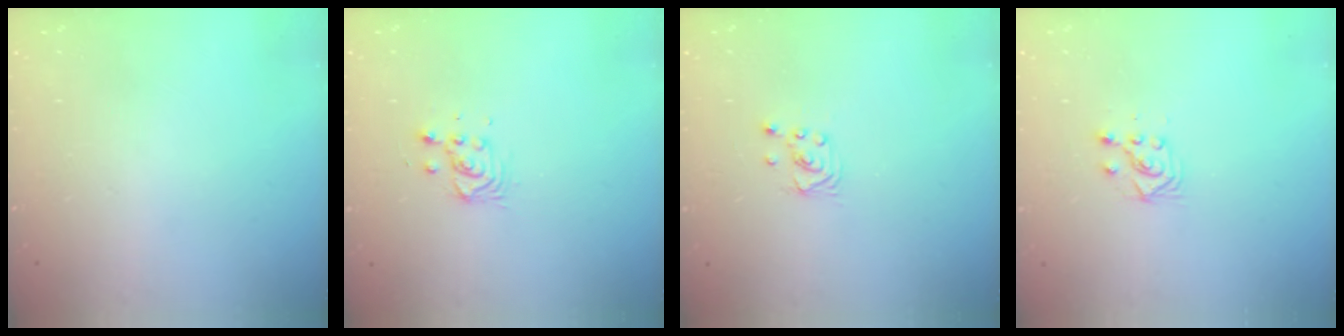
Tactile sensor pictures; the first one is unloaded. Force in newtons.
{"total": 3.4, "press": 3.4, "slide": 0.4}
{"total": 1.7, "press": 1.6, "slide": 0.1}
{"total": 5.7, "press": 5.6, "slide": 0.9}